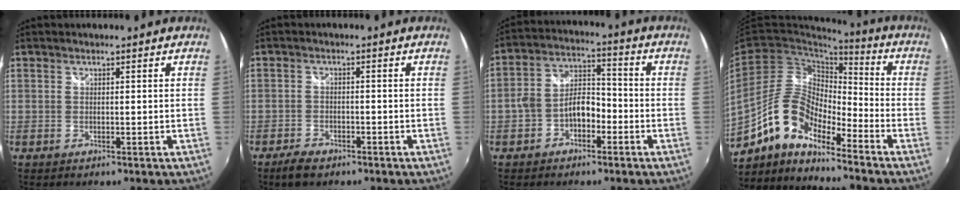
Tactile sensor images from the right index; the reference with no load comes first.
{"total": 4.1, "force": [-3.2, 1.9, 1.7], "torque": [-0.046, 0.004, -0.055]}
{"total": 7.7, "force": [-3.4, 4.9, 4.9], "torque": [-0.093, 0.024, -0.052]}
{"total": 11.7, "force": [-8.5, 4.2, 6.9], "torque": [-0.137, 0.017, -0.170]}